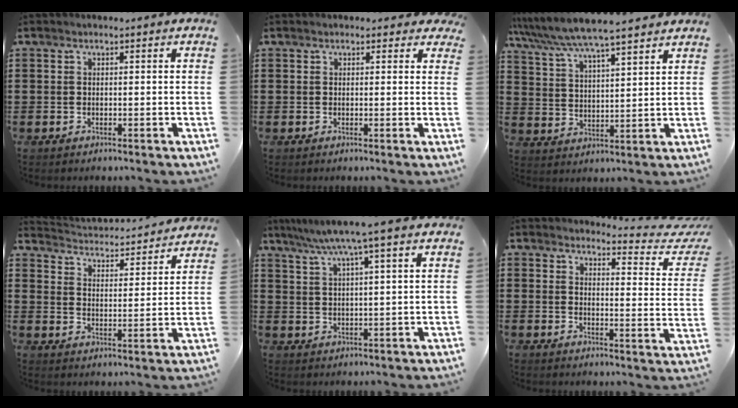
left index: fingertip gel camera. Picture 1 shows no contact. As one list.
[{"total": 1.2, "force": [0.9, 0.7, 0.3], "torque": [-0.001, 0.005, 0.015]}, {"total": 6.2, "force": [5.8, 0.2, 2.3], "torque": [-0.069, -0.030, 0.097]}, {"total": 3.0, "force": [3.0, 0.1, 0.0], "torque": [-0.021, -0.032, 0.042]}, {"total": 6.7, "force": [5.3, -0.7, 4.1], "torque": [-0.094, -0.020, 0.088]}, {"total": 4.6, "force": [4.1, 0.4, 2.1], "torque": [-0.036, -0.035, 0.064]}]